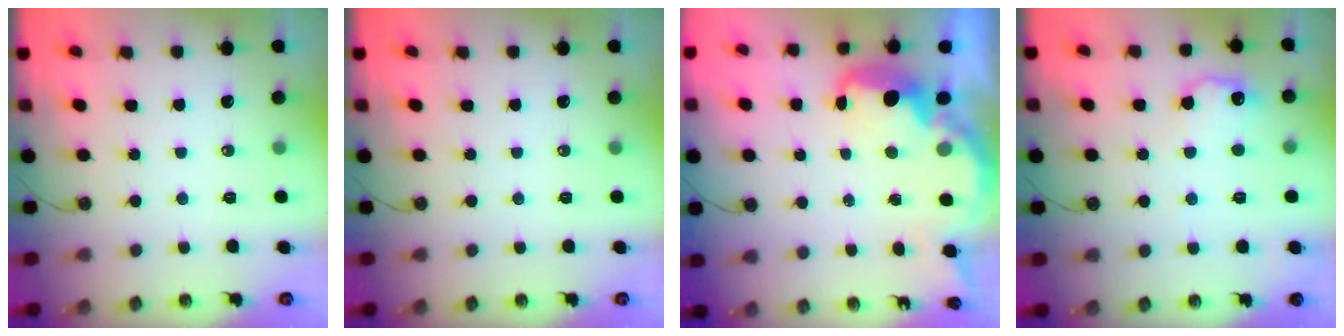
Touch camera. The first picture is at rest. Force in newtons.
{"total": 0.0}
{"total": 5.3, "press": 5.2, "slide": 0.5}
{"total": 9.9, "press": 9.9, "slide": 0.2}